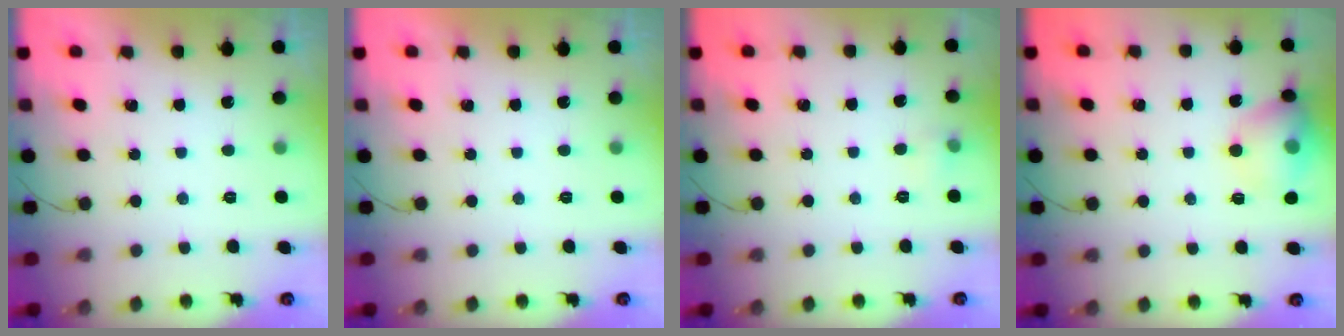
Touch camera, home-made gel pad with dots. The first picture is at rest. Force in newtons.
{"total": 0.0}
{"total": 3.8, "press": 3.4, "slide": 1.6}
{"total": 13.0, "press": 12.6, "slide": 3.3}